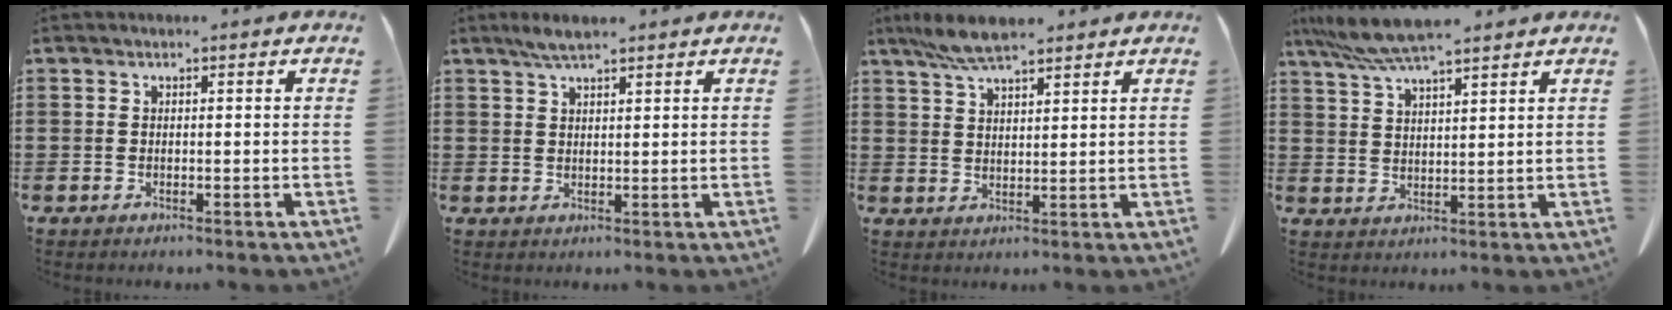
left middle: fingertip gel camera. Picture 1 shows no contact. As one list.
[{"total": 2.9, "force": [2.2, 0.7, 1.8], "torque": [-0.039, 0.002, 0.040]}, {"total": 6.4, "force": [5.2, 1.3, 3.5], "torque": [-0.082, -0.006, 0.097]}, {"total": 6.8, "force": [5.8, 0.4, 3.7], "torque": [-0.087, -0.018, 0.105]}]